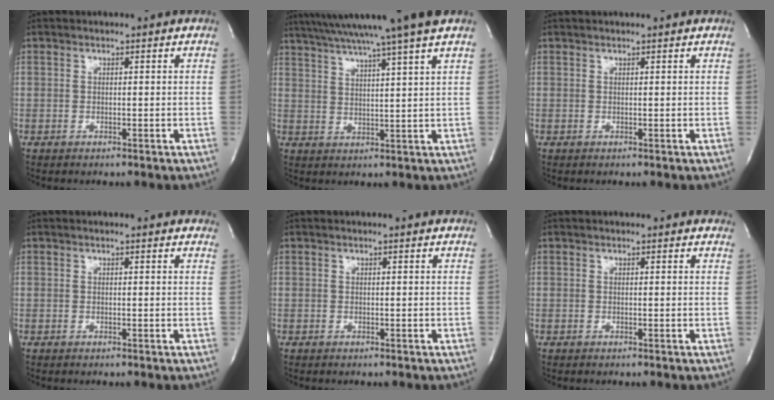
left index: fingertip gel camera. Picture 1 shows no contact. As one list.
[{"total": 15.8, "force": [13.1, -2.2, 8.5], "torque": [-0.151, -0.006, 0.185]}, {"total": 2.3, "force": [2.2, 0.1, 0.8], "torque": [-0.011, 0.022, 0.025]}, {"total": 4.8, "force": [4.4, 1.0, 1.7], "torque": [-0.020, 0.006, 0.033]}, {"total": 1.7, "force": [1.6, 0.2, 0.6], "torque": [-0.015, 0.008, 0.011]}, {"total": 4.1, "force": [3.7, 1.3, 0.9], "torque": [-0.010, 0.008, 0.029]}]